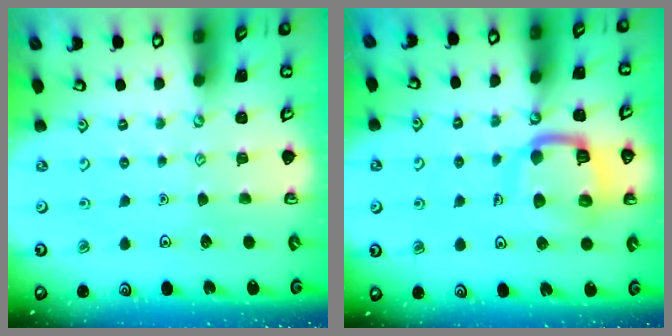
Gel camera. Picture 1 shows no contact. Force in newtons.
{"total": 12.1, "press": 12.0, "slide": 1.3}